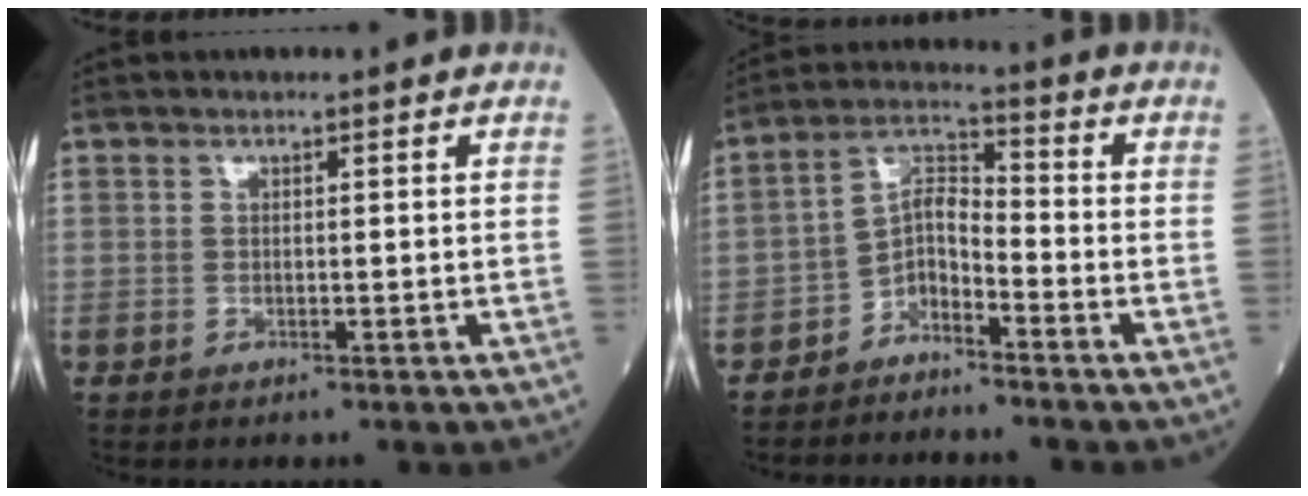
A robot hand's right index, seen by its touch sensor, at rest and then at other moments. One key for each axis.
{"total": 4.9, "fx": -3.5, "fy": 1.9, "fz": 2.9, "tx": -0.053, "ty": 0.008, "tz": -0.076}